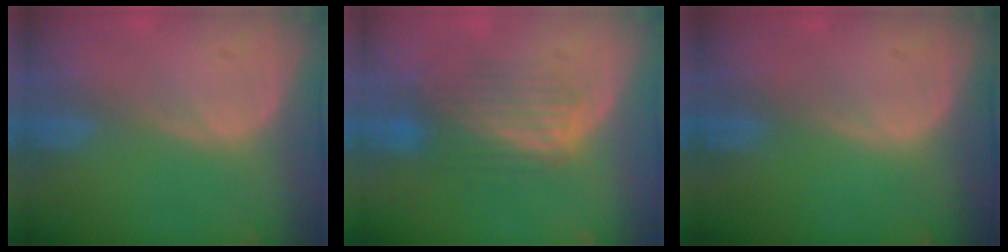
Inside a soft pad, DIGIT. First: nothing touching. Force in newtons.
{"total": 5.9, "press": 5.9, "slide": 0.6}
{"total": 0.0}